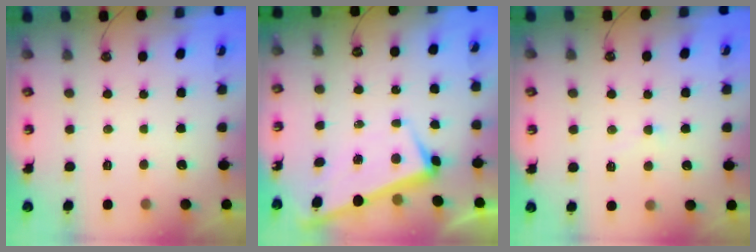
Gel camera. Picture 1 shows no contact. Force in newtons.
{"total": 1.9, "press": 1.8, "slide": 0.6}
{"total": 4.6, "press": 4.5, "slide": 0.5}